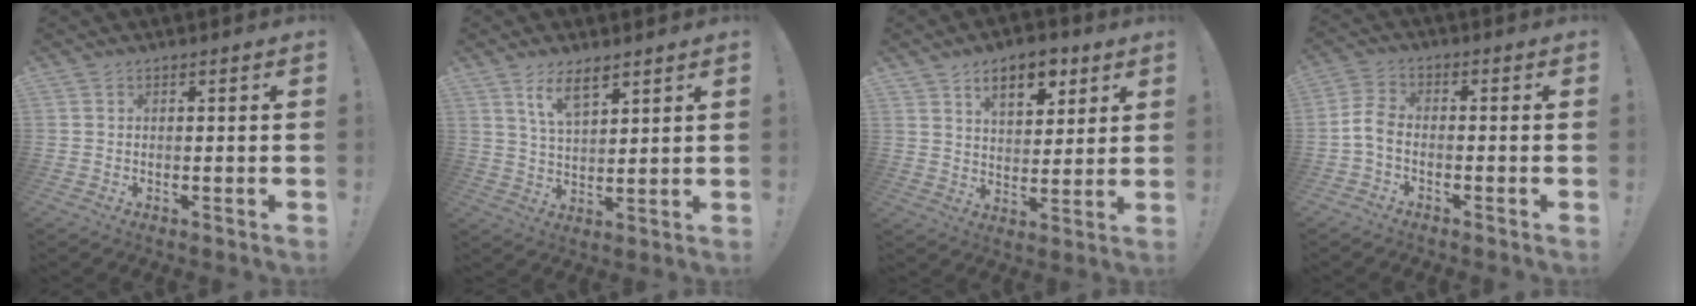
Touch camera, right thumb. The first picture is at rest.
{"total": 7.7, "force": [5.5, 3.0, 4.5], "torque": [-0.087, -0.017, 0.100]}
{"total": 11.1, "force": [6.3, 6.0, 6.9], "torque": [-0.092, -0.024, 0.112]}
{"total": 5.9, "force": [-2.1, 3.6, 4.2], "torque": [-0.090, 0.009, -0.033]}